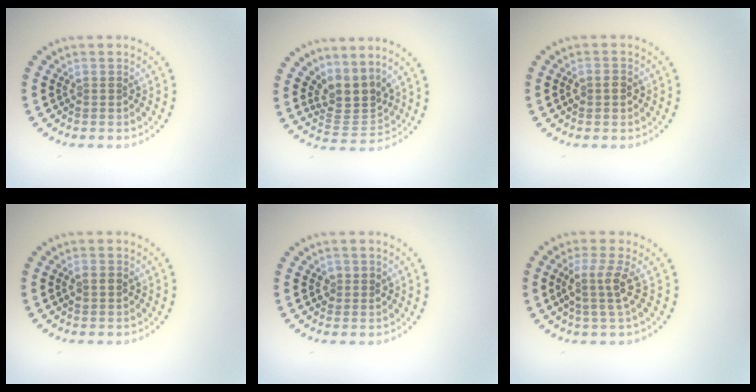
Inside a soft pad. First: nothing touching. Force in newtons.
{"total": 3.4, "press": 2.5, "slide": 2.3}
{"total": 1.3, "press": 1.3, "slide": 0.3}
{"total": 1.6, "press": 1.6, "slide": 0.1}
{"total": 1.3, "press": 1.3, "slide": 0.2}
{"total": 2.8, "press": 2.1, "slide": 1.8}